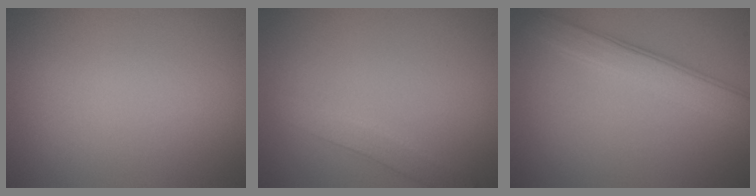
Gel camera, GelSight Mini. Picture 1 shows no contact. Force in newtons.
{"total": 2.1, "press": 2.1, "slide": 0.1}
{"total": 4.1, "press": 4.1, "slide": 0.2}